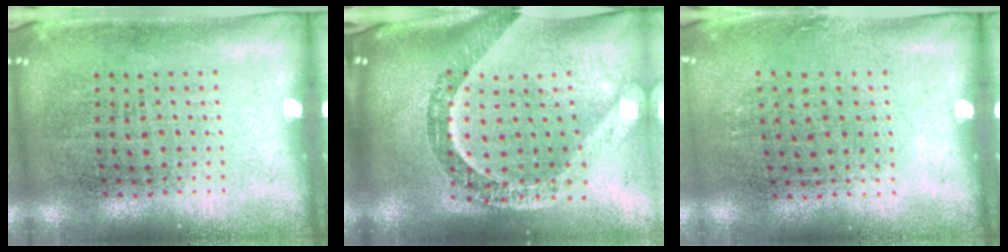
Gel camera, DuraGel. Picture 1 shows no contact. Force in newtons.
{"total": 3.5, "press": 2.5, "slide": 2.5}
{"total": 0.9, "press": 0.6, "slide": 0.6}